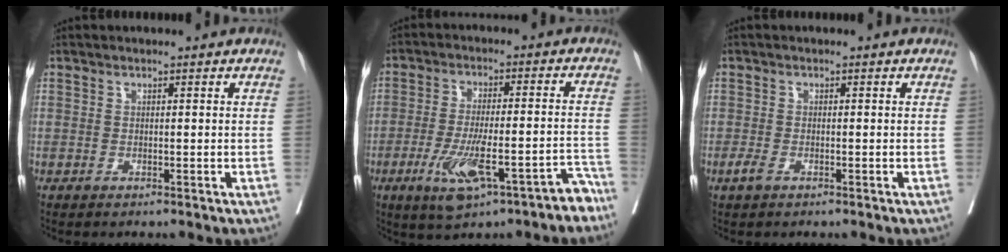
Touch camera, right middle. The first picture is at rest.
{"total": 11.6, "force": [-6.9, 2.8, 8.9], "torque": [-0.143, 0.011, -0.098]}
{"total": 1.5, "force": [-0.8, 0.7, 1.1], "torque": [-0.026, -0.002, -0.014]}